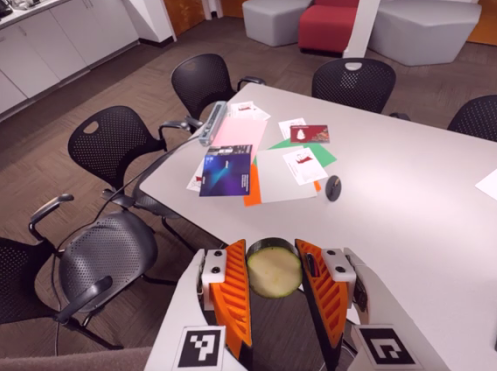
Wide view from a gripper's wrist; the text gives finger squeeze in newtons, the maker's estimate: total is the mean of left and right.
{"total": 11.2, "left": 10.9, "right": 11.4}